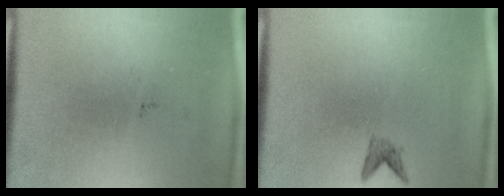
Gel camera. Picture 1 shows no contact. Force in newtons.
{"total": 1.1}